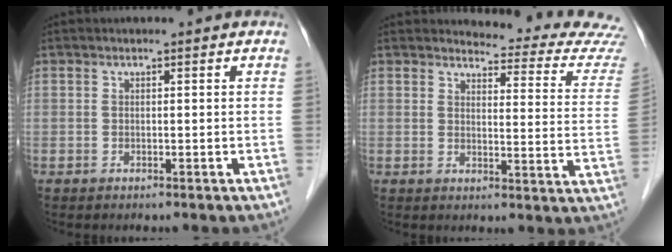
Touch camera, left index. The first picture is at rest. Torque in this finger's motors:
{"motor_torque": [0.19, -0.60, -0.12, -0.04]}